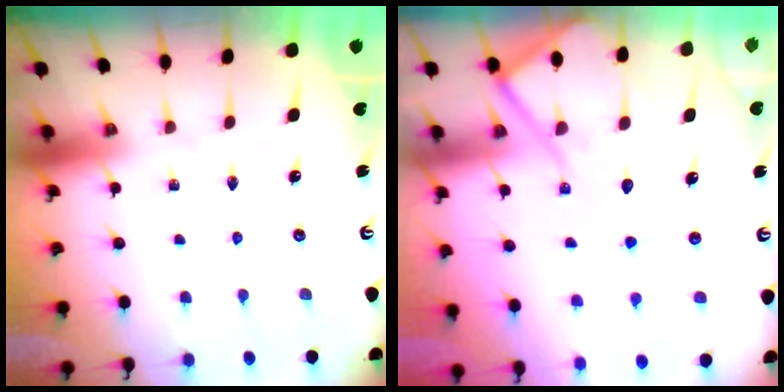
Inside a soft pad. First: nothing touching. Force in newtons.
{"total": 10.5, "press": 10.5, "slide": 1.1}